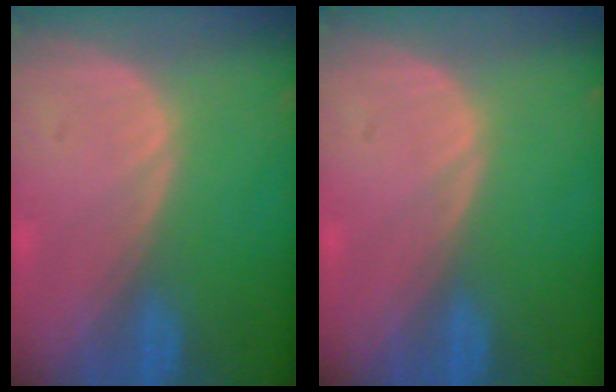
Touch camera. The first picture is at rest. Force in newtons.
{"total": 0.0}